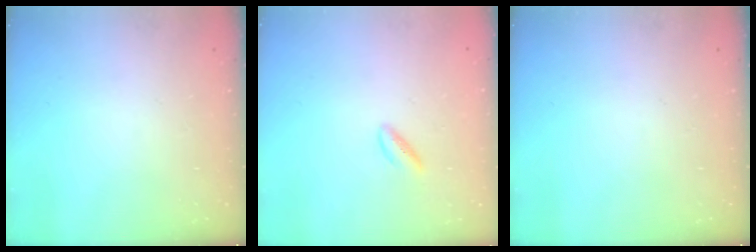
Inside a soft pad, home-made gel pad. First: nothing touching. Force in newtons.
{"total": 4.6, "press": 4.3, "slide": 1.6}
{"total": 0.0}